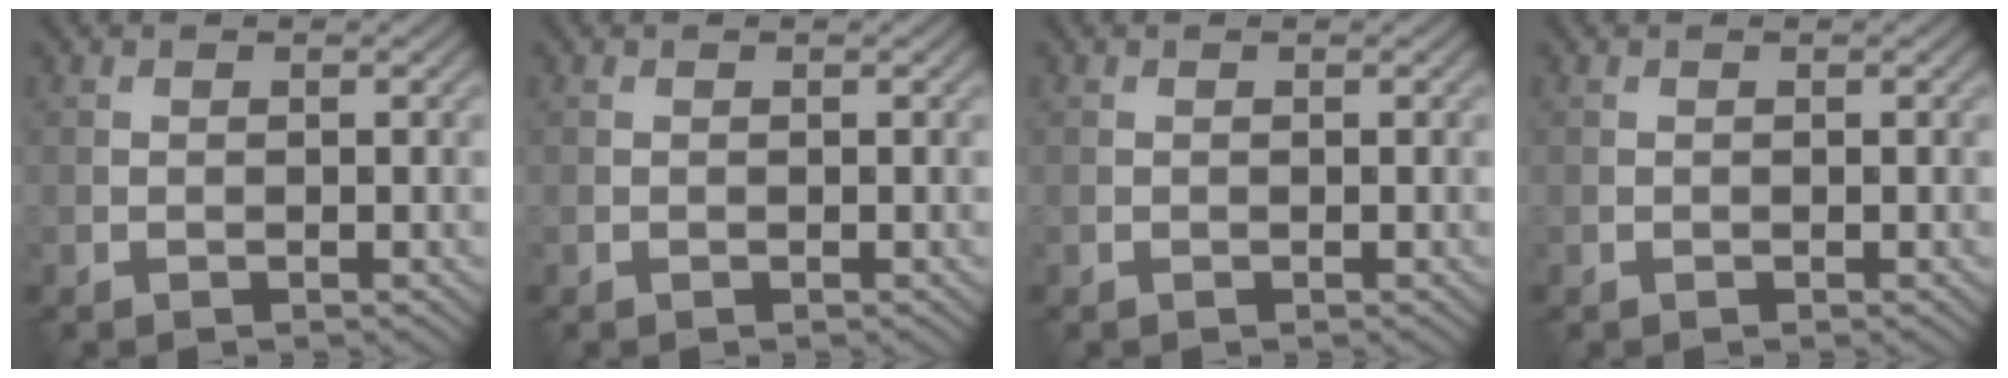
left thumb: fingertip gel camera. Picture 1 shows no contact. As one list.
[{"total": 0.0}, {"total": 0.0}, {"total": 0.0}]